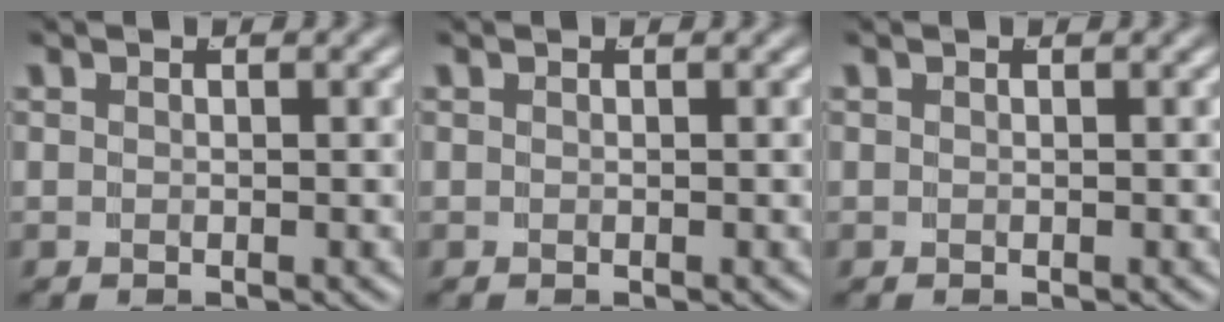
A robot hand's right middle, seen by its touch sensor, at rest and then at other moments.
{"total": 0.0}
{"total": 0.0}